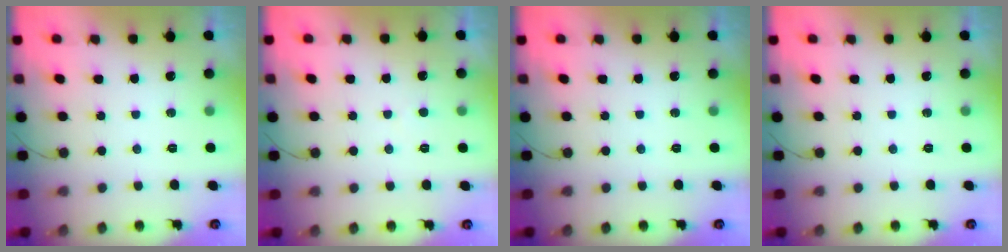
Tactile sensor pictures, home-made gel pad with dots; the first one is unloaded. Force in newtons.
{"total": 1.9, "press": 1.9, "slide": 0.3}
{"total": 0.0}
{"total": 0.0}